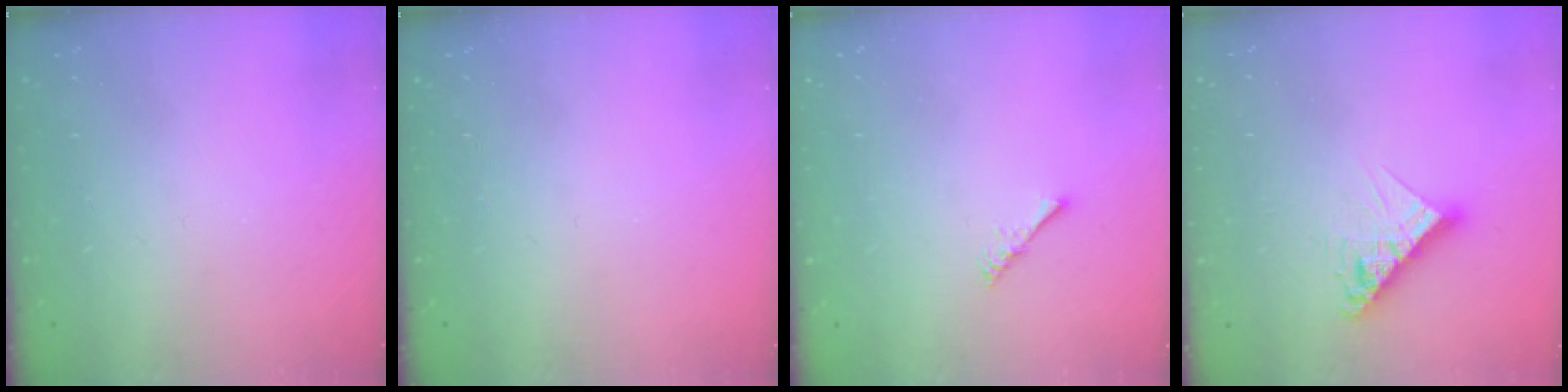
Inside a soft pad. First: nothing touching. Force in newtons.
{"total": 0.0}
{"total": 1.7, "press": 1.6, "slide": 0.4}
{"total": 9.7, "press": 9.7, "slide": 0.8}